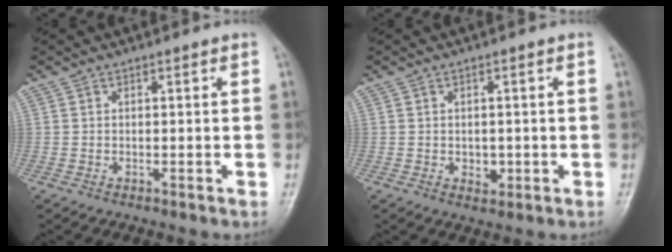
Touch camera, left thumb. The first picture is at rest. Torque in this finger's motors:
{"motor_torque": [-0.16, 0.15, 0.22, -0.06, 0.00]}